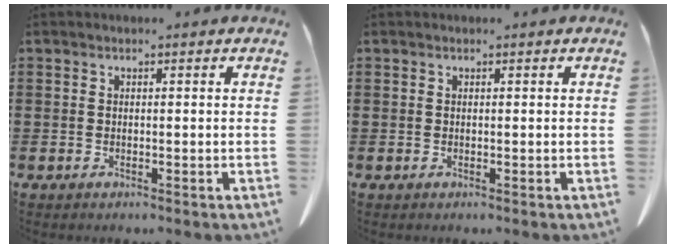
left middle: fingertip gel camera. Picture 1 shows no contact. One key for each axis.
{"total": 0.0}